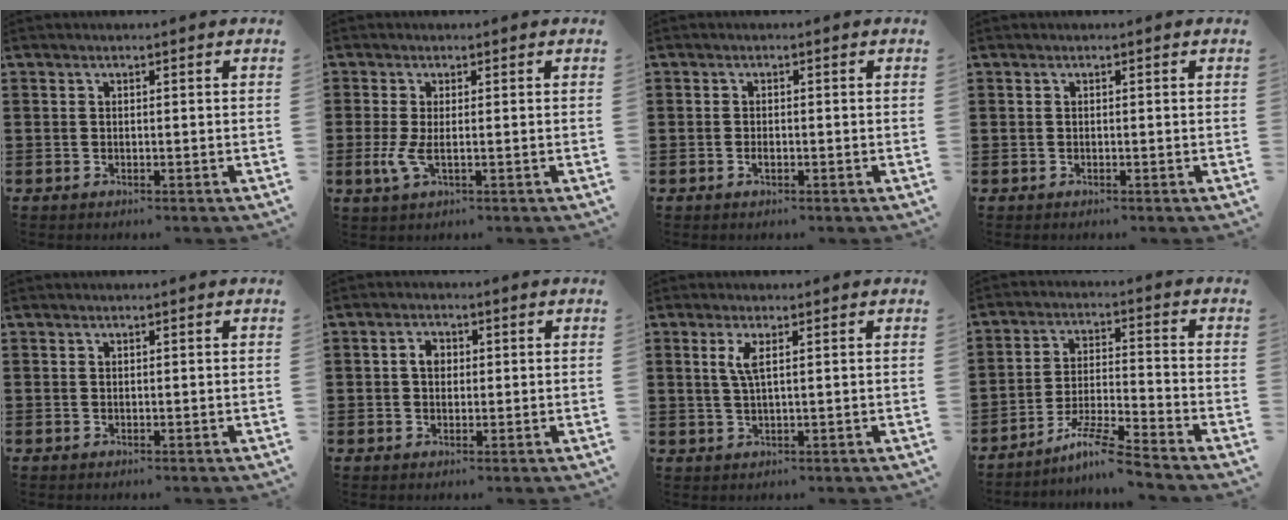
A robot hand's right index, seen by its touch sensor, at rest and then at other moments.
{"total": 3.3, "force": [-0.5, 0.9, 3.2], "torque": [-0.080, -0.011, -0.013]}
{"total": 1.1, "force": [-0.5, 0.3, 0.9], "torque": [-0.019, -0.007, -0.006]}
{"total": 0.0}
{"total": 0.0}
{"total": 2.6, "force": [0.2, 1.9, 1.8], "torque": [-0.039, 0.010, 0.002]}
{"total": 2.8, "force": [0.9, 0.4, 2.6], "torque": [-0.055, 0.002, 0.014]}
{"total": 7.2, "force": [-6.2, -0.4, 3.7], "torque": [-0.083, -0.012, -0.120]}